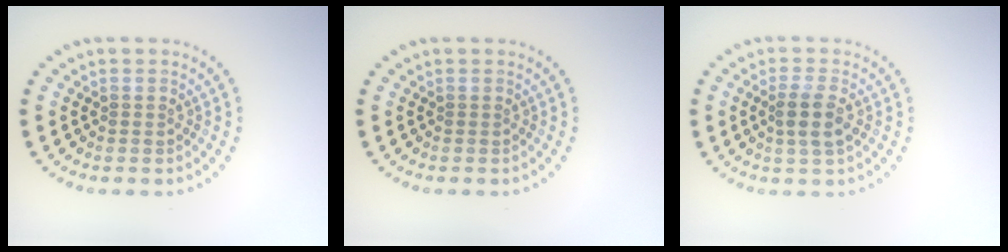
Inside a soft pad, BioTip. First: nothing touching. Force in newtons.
{"total": 0.0}
{"total": 2.6, "press": 2.4, "slide": 1.0}